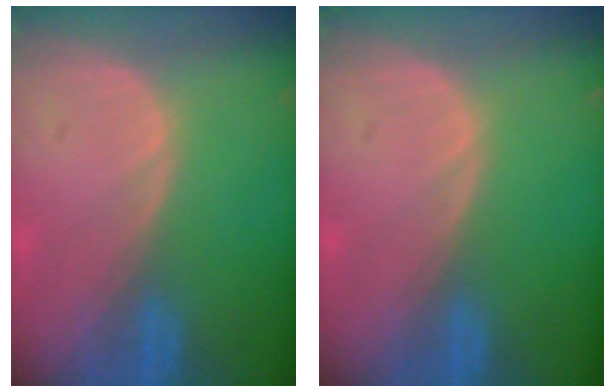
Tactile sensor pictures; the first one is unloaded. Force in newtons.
{"total": 0.0}